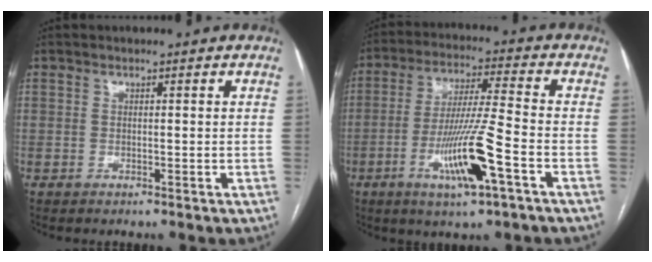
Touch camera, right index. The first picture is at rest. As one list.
[{"total": 12.5, "force": [-4.9, 0.1, 11.5], "torque": [-0.224, -0.012, -0.089]}]